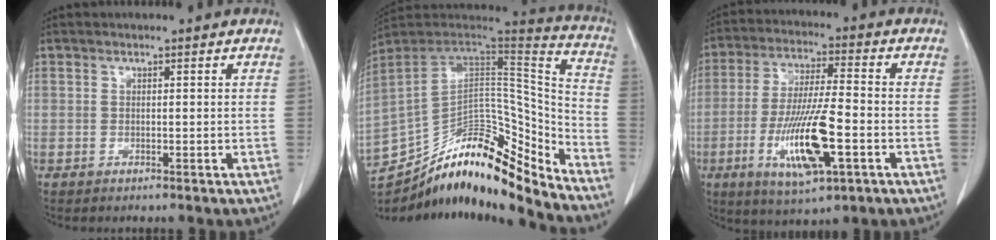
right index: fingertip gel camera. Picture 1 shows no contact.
{"total": 24.7, "force": [-20.8, 5.7, 12.1], "torque": [-0.214, 0.029, -0.332]}
{"total": 13.7, "force": [-4.4, 2.4, 12.8], "torque": [-0.250, -0.015, -0.074]}